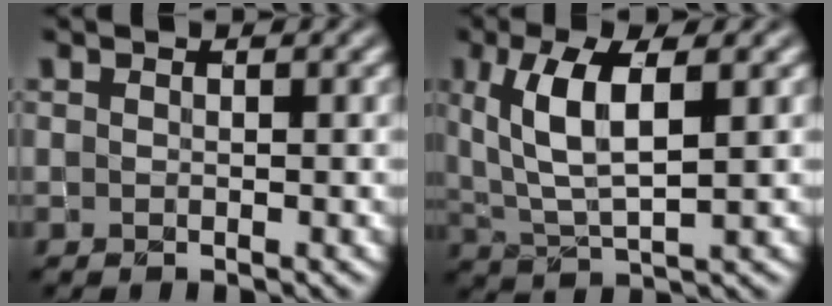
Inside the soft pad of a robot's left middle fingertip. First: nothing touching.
{"total": 6.4, "force": [1.9, 2.3, 5.6], "torque": [-0.114, 0.002, 0.041]}